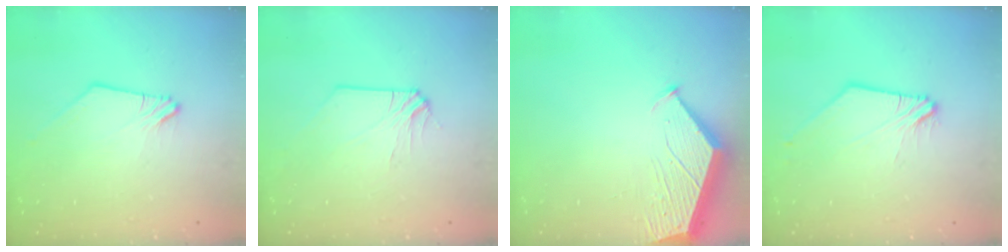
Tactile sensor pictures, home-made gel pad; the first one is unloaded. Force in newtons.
{"total": 0.0}
{"total": 5.5, "press": 5.5, "slide": 0.7}
{"total": 2.0, "press": 1.9, "slide": 0.4}